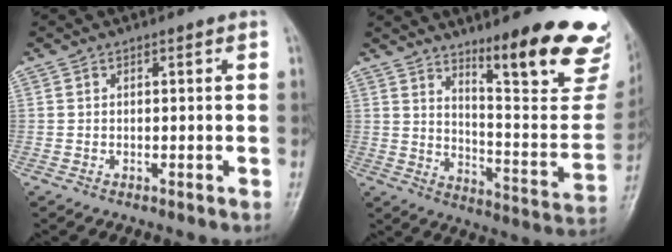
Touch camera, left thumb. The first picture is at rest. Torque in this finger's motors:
{"motor_torque": [0.35, 0.20, 0.92, -1.85, 0.11]}